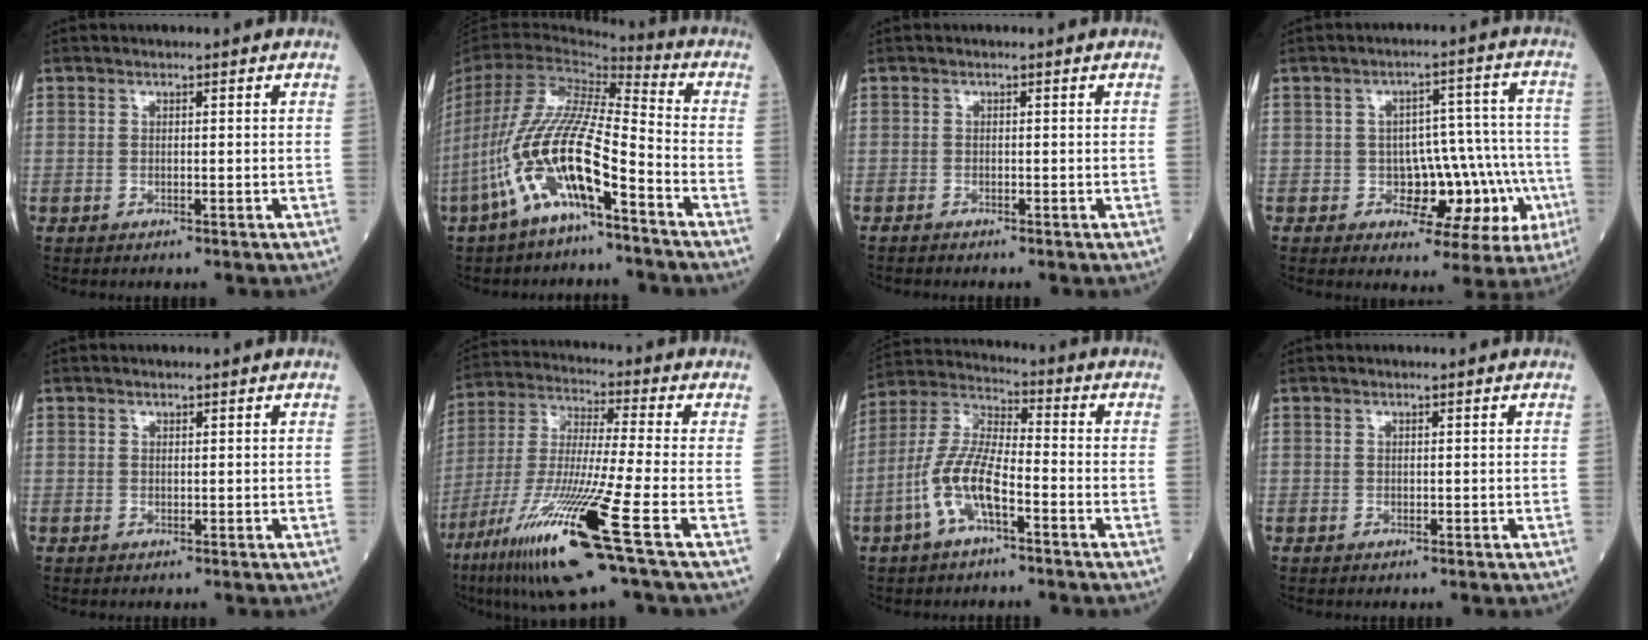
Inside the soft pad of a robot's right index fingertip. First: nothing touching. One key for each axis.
{"total": 18.1, "fx": -8.3, "fy": 3.9, "fz": 15.6, "tx": -0.344, "ty": -0.009, "tz": -0.155}
{"total": 1.2, "fx": -1.1, "fy": 0.1, "fz": 0.4, "tx": -0.011, "ty": -0.003, "tz": -0.017}
{"total": 10.9, "fx": -3.4, "fy": 5.9, "fz": 8.5, "tx": -0.086, "ty": 0.033, "tz": -0.036}
{"total": 0.0}
{"total": 18.8, "fx": -9.5, "fy": -0.8, "fz": 16.2, "tx": -0.341, "ty": -0.051, "tz": -0.181}
{"total": 10.1, "fx": -4.2, "fy": 2.8, "fz": 8.8, "tx": -0.203, "ty": 0.010, "tz": -0.083}
{"total": 0.0}